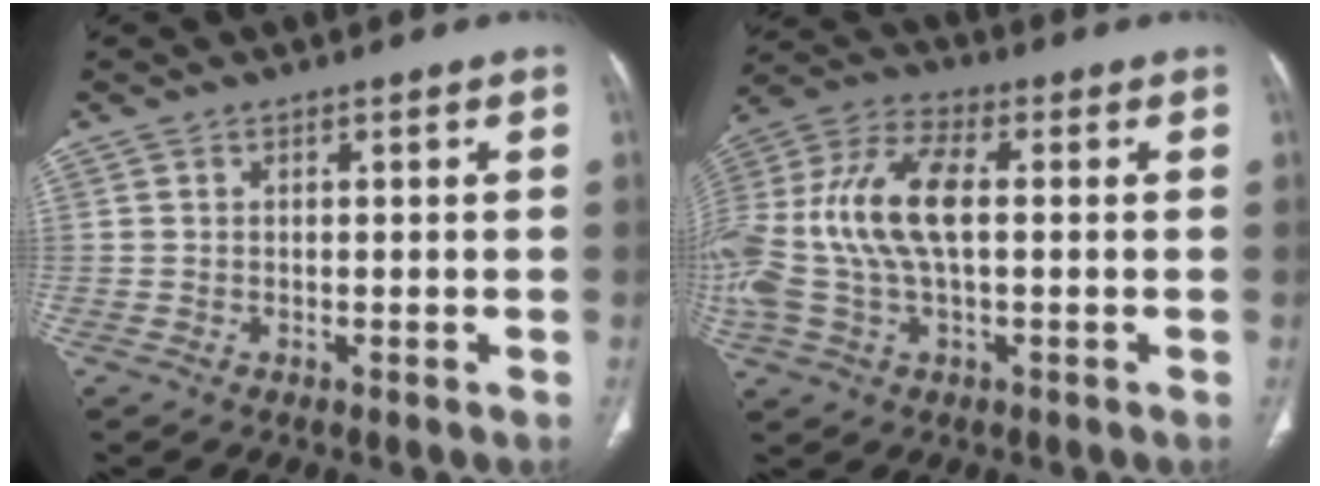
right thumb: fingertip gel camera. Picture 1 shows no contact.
{"total": 18.0, "force": [0.5, 8.9, 15.6], "torque": [-0.362, 0.027, 0.009]}